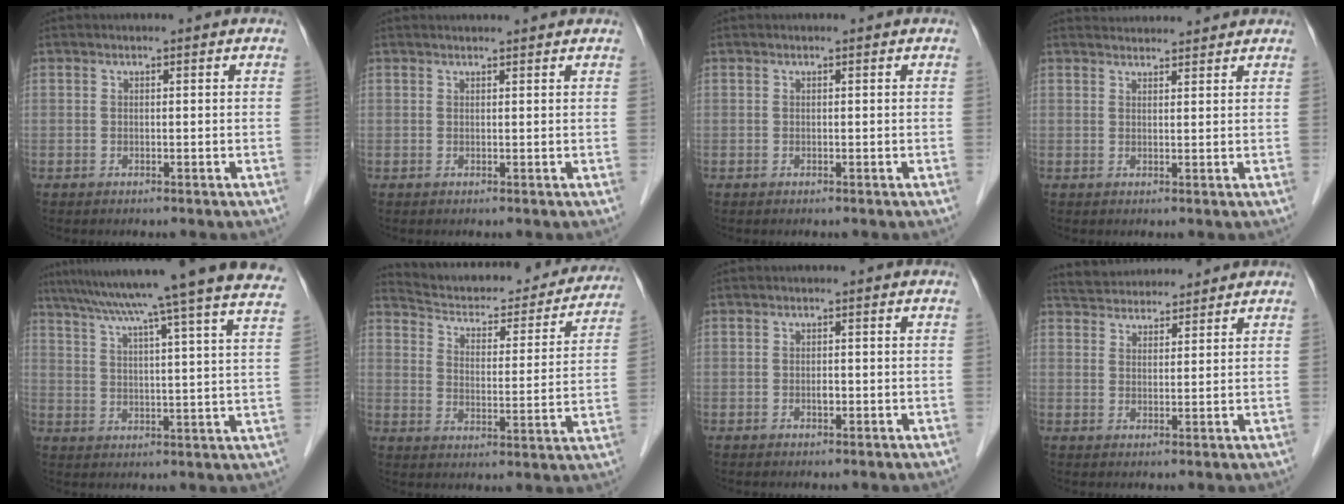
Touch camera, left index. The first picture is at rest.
{"total": 3.9, "force": [3.8, 0.4, 0.8], "torque": [-0.011, 0.024, 0.044]}
{"total": 0.0}
{"total": 5.5, "force": [5.4, 0.8, 0.6], "torque": [-0.009, 0.031, 0.072]}
{"total": 27.4, "force": [23.6, -1.6, 13.8], "torque": [-0.231, -0.030, 0.307]}
{"total": 22.7, "force": [21.2, 5.5, 6.1], "torque": [-0.089, -0.029, 0.273]}
{"total": 0.8, "force": [-0.4, 0.4, 0.6], "torque": [-0.010, 0.000, -0.005]}
{"total": 8.1, "force": [7.8, 1.5, 1.6], "torque": [-0.030, 0.029, 0.125]}